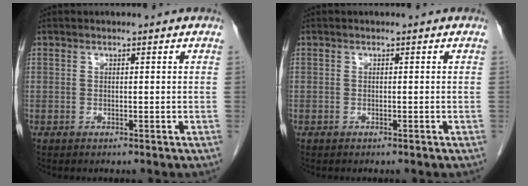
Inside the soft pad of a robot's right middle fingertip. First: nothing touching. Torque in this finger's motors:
{"motor_torque": [0.84, -0.76, 0.08, -0.04]}